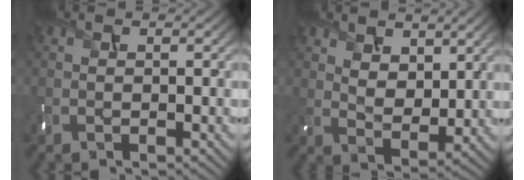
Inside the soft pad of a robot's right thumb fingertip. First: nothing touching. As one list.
[{"total": 5.4, "force": [3.4, 3.0, 3.0], "torque": [-0.069, -0.013, 0.064]}]